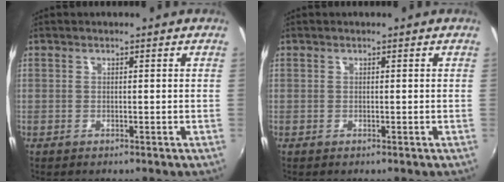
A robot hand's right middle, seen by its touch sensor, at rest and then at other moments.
{"total": 0.0}